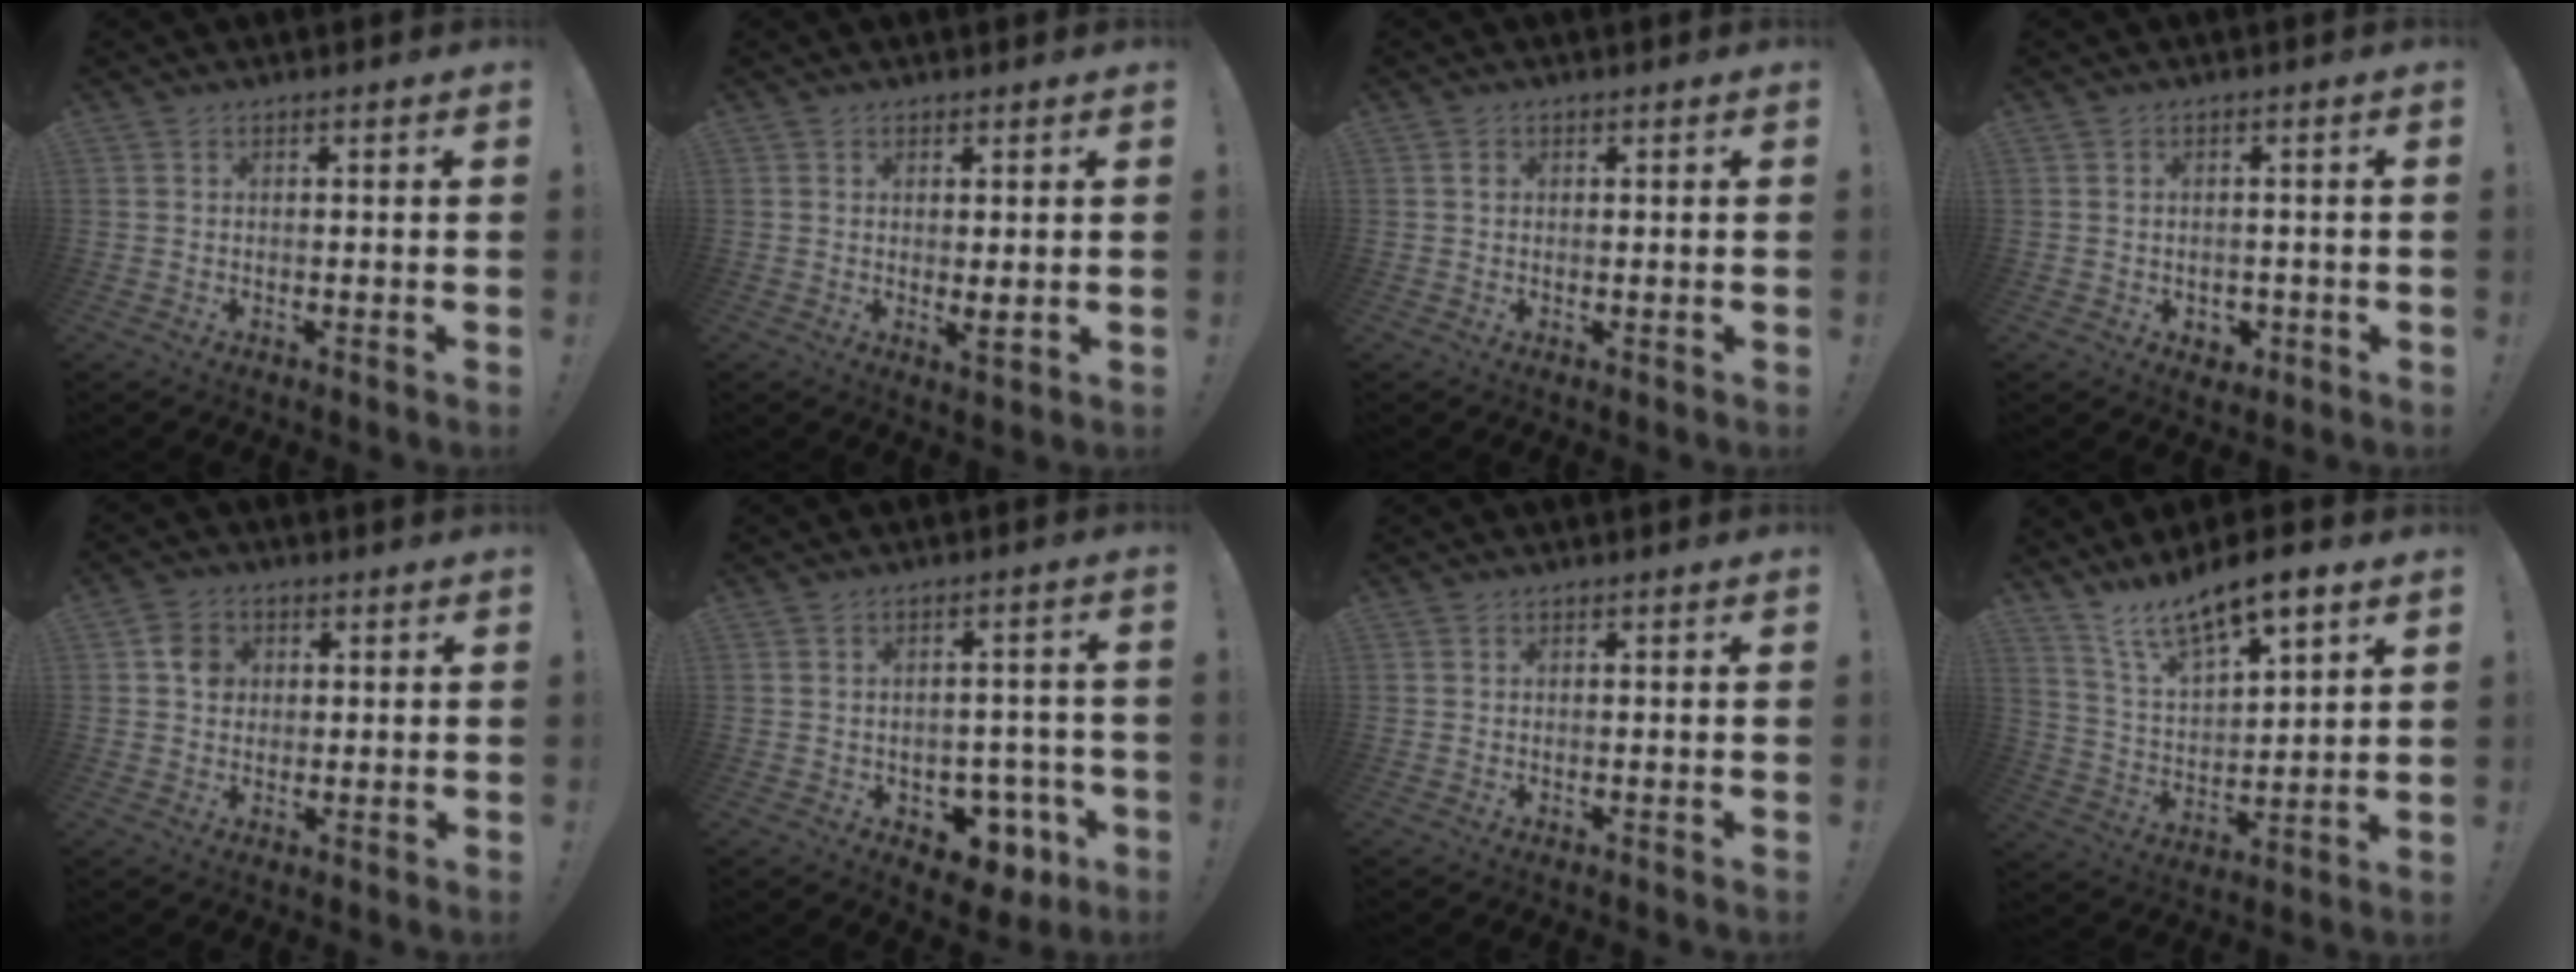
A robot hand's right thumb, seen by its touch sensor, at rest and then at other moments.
{"total": 2.7, "force": [0.8, 0.6, 2.5], "torque": [-0.035, -0.008, 0.014]}
{"total": 1.1, "force": [0.3, 0.8, 0.7], "torque": [-0.014, 0.004, 0.005]}
{"total": 3.2, "force": [-0.1, 2.9, 1.2], "torque": [-0.012, 0.000, 0.001]}
{"total": 5.4, "force": [1.0, 4.7, 2.5], "torque": [-0.031, 0.008, 0.018]}
{"total": 8.4, "force": [-3.8, 6.1, 4.5], "torque": [-0.039, 0.032, -0.052]}
{"total": 0.0}
{"total": 12.2, "force": [10.0, 3.6, 6.1], "torque": [-0.122, -0.073, 0.179]}